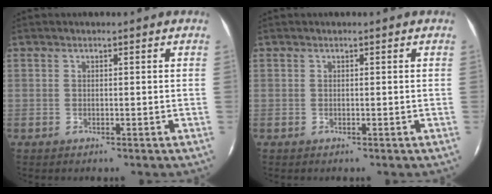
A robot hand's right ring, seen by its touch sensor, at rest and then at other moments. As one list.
[{"total": 0.0}]